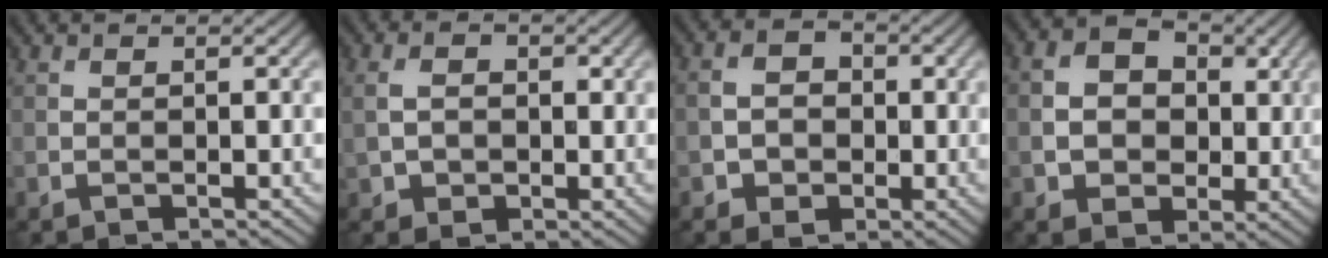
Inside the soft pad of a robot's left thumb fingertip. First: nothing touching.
{"total": 4.0, "force": [0.2, 2.9, 2.7], "torque": [-0.050, 0.001, 0.005]}
{"total": 4.7, "force": [-1.2, 3.7, 2.6], "torque": [-0.045, -0.005, -0.023]}
{"total": 6.7, "force": [-0.2, 5.4, 3.9], "torque": [-0.088, -0.004, -0.007]}